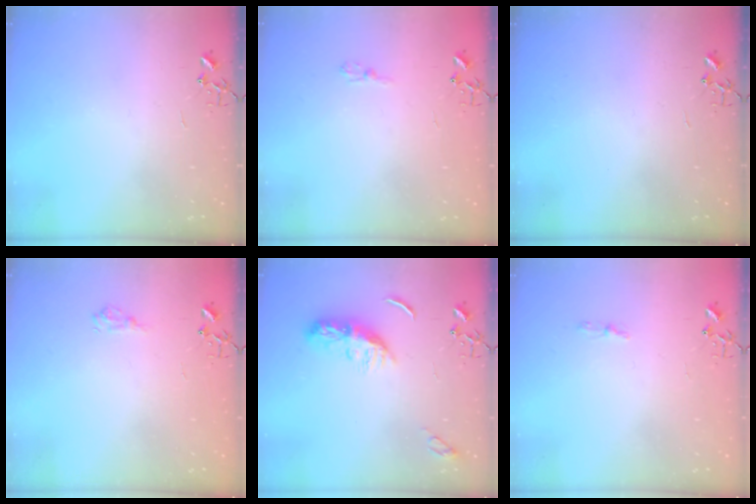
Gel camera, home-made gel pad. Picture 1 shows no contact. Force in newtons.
{"total": 4.8, "press": 4.8, "slide": 0.5}
{"total": 0.0}
{"total": 6.6, "press": 6.5, "slide": 0.9}
{"total": 8.9, "press": 8.9, "slide": 0.6}
{"total": 3.7, "press": 3.7, "slide": 0.5}